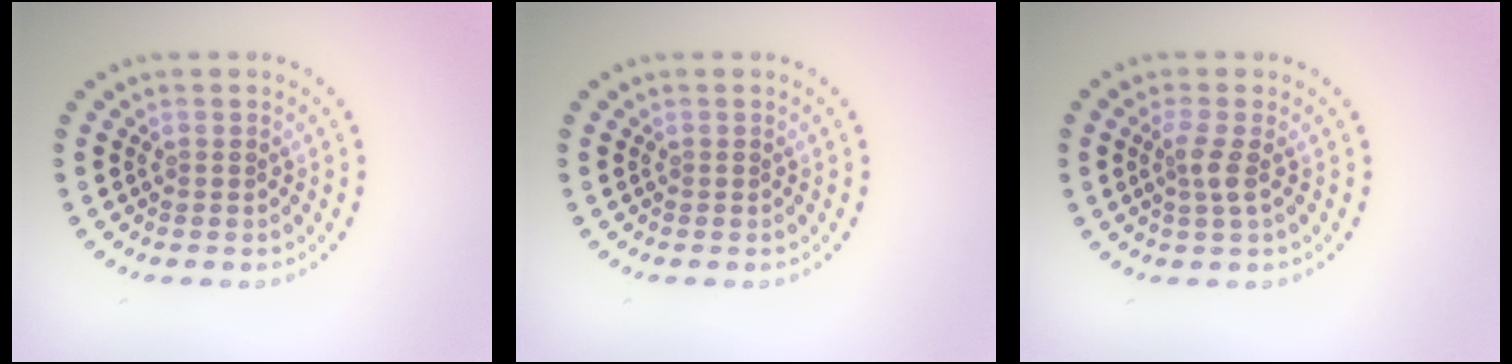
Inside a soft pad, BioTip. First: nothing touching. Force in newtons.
{"total": 0.0}
{"total": 1.8, "press": 1.3, "slide": 1.2}